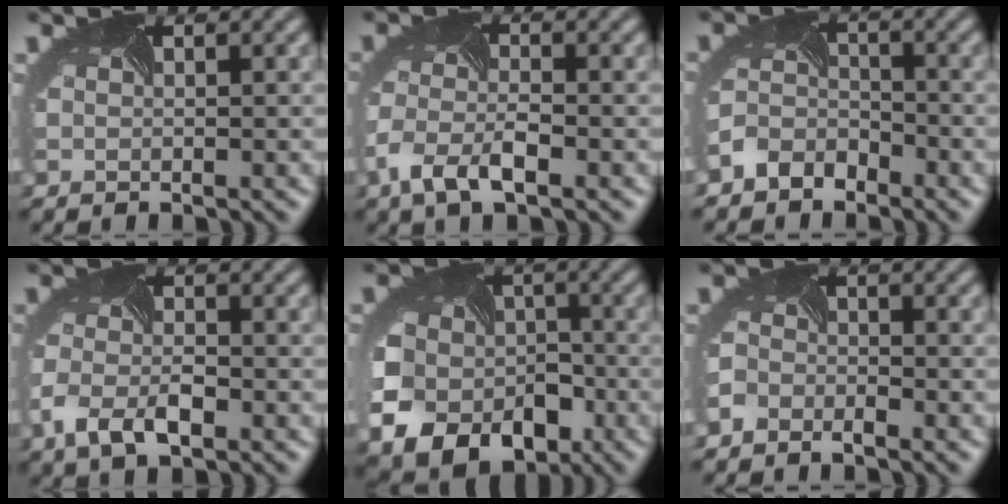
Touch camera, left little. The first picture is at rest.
{"total": 3.9, "force": [-2.3, 1.3, 2.8], "torque": [-0.067, -0.010, -0.049]}
{"total": 3.1, "force": [-2.6, 1.6, 0.4], "torque": [-0.012, -0.002, -0.058]}
{"total": 3.8, "force": [-2.1, 1.7, 2.7], "torque": [-0.065, -0.011, -0.041]}
{"total": 12.6, "force": [-5.5, 9.9, 5.5], "torque": [-0.117, -0.057, -0.097]}
{"total": 2.1, "force": [-1.9, 0.9, 0.3], "torque": [-0.014, -0.005, -0.045]}